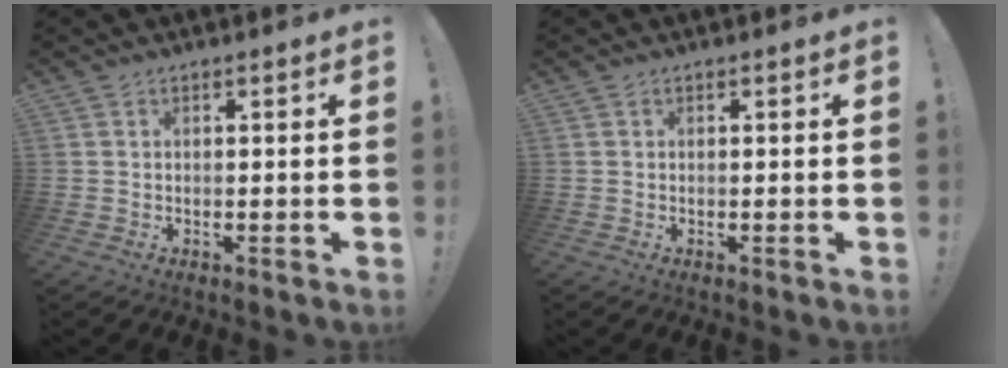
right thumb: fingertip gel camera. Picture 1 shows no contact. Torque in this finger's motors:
{"motor_torque": [0.10, -0.07, 0.22, -0.38, -0.07]}